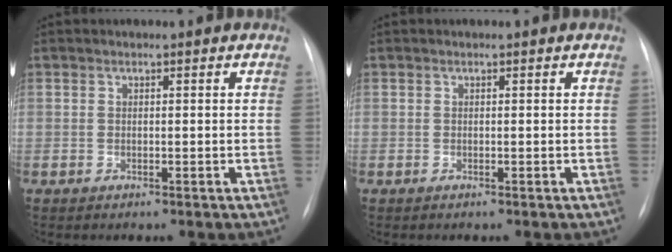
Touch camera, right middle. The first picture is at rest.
{"total": 0.0}